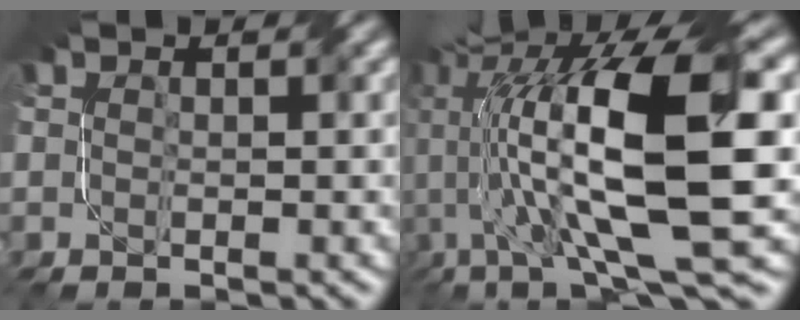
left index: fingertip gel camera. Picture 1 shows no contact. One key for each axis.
{"total": 15.8, "fx": -0.7, "fy": 4.8, "fz": 15.0, "tx": -0.266, "ty": 0.019, "tz": -0.005}